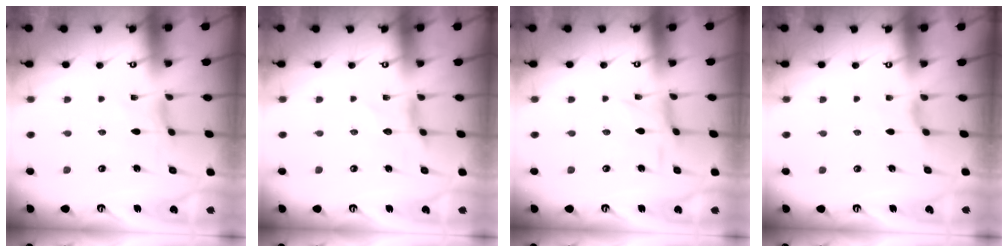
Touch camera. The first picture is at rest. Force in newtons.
{"total": 1.7, "press": 1.7, "slide": 0.1}
{"total": 0.8, "press": 0.7, "slide": 0.3}
{"total": 2.7, "press": 2.6, "slide": 0.6}